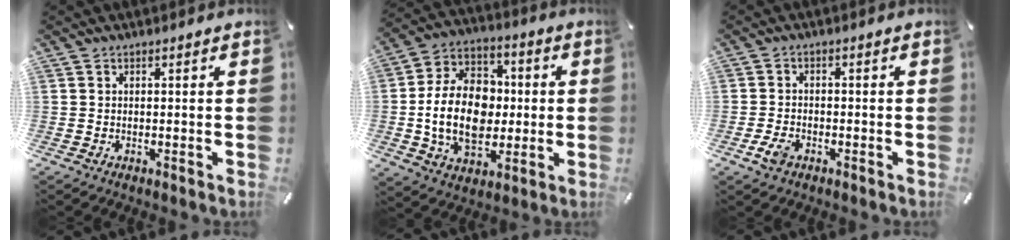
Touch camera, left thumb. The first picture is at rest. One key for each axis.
{"total": 18.3, "fx": -1.3, "fy": 13.6, "fz": 12.3, "tx": -0.254, "ty": 0.008, "tz": -0.025}
{"total": 3.6, "fx": -1.9, "fy": 2.3, "fz": 2.0, "tx": -0.053, "ty": 0.001, "tz": -0.039}